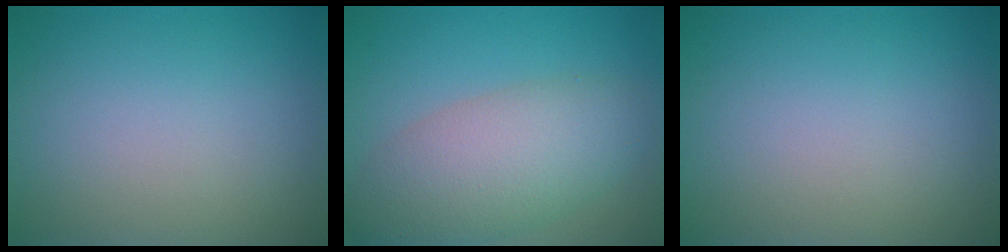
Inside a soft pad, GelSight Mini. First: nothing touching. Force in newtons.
{"total": 6.6, "press": 6.6, "slide": 0.5}
{"total": 0.0}